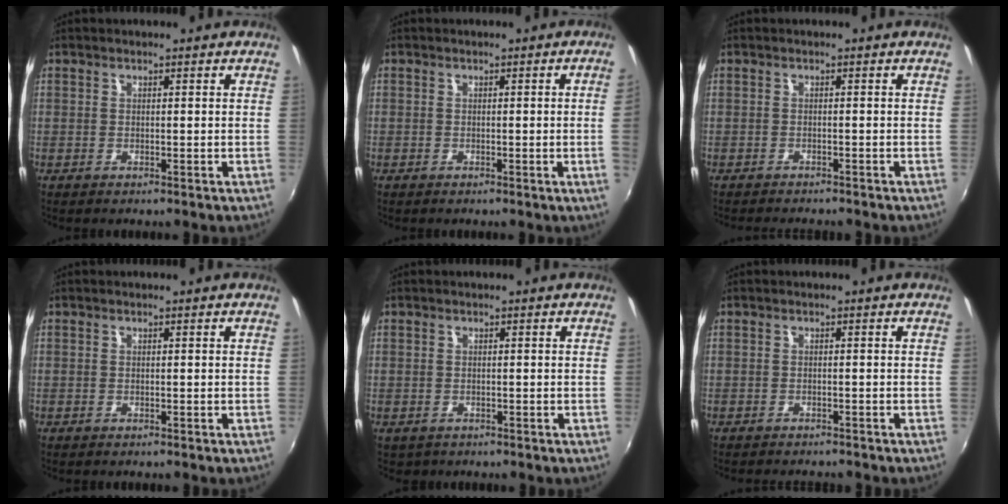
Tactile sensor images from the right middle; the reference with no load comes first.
{"total": 1.9, "force": [-0.1, -1.1, 1.5], "torque": [-0.018, -0.013, 0.000]}
{"total": 3.8, "force": [-3.6, 0.7, 1.2], "torque": [-0.033, -0.017, -0.056]}
{"total": 0.0}
{"total": 0.9, "force": [-0.4, 0.7, 0.2], "torque": [-0.007, -0.003, -0.003]}
{"total": 3.1, "force": [-2.9, 0.7, 0.9], "torque": [-0.024, -0.013, -0.044]}